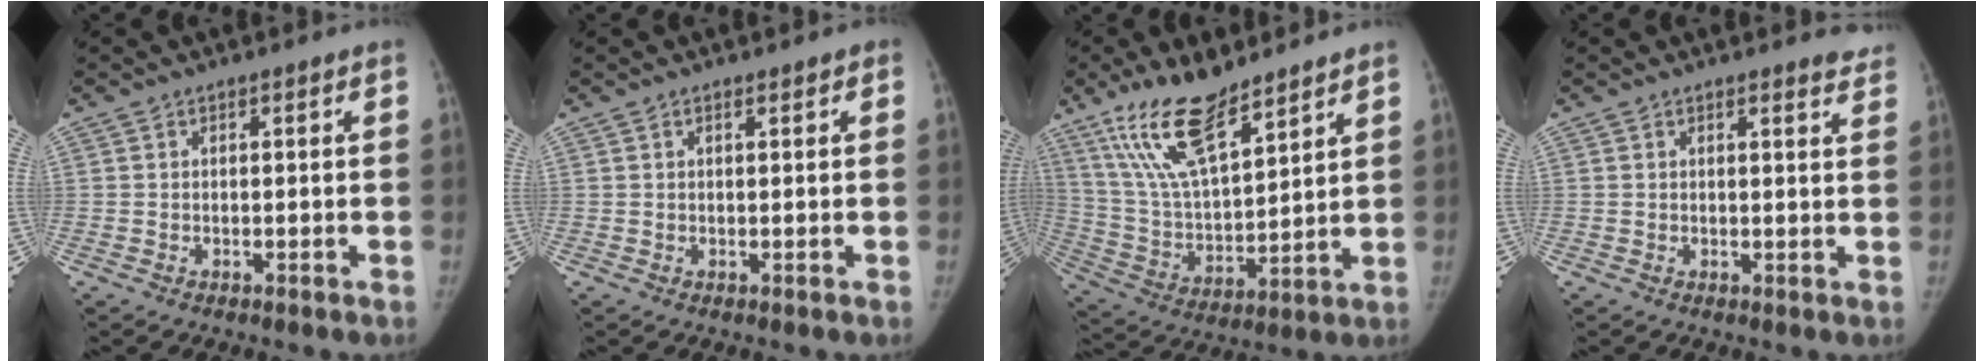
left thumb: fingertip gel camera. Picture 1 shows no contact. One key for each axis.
{"total": 0.5, "fx": 0.3, "fy": 0.4, "fz": 0.2, "tx": 0.001, "ty": 0.000, "tz": 0.002}
{"total": 16.9, "fx": 11.8, "fy": 5.4, "fz": 10.8, "tx": -0.183, "ty": -0.057, "tz": 0.234}
{"total": 3.5, "fx": 3.3, "fy": 0.8, "fz": 1.1, "tx": 0.000, "ty": -0.018, "tz": 0.023}